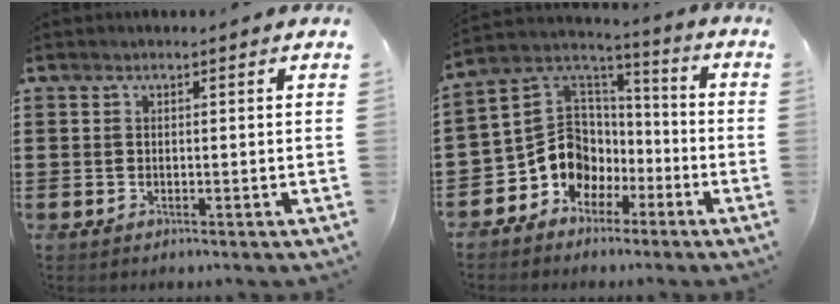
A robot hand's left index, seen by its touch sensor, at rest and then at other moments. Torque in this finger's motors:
{"motor_torque": [0.88, 0.59, 0.68, 0.07]}